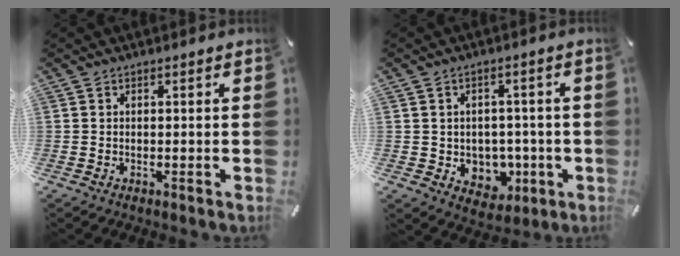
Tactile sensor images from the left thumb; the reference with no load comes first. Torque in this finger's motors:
{"motor_torque": [-0.14, 0.29, -0.13, 0.20, 0.02]}